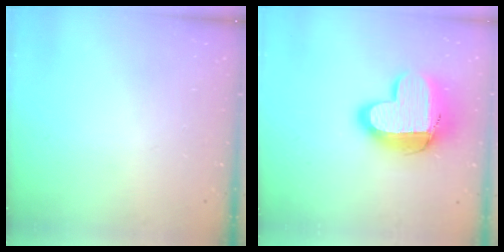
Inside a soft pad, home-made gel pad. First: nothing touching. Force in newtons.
{"total": 16.3, "press": 16.2, "slide": 1.4}